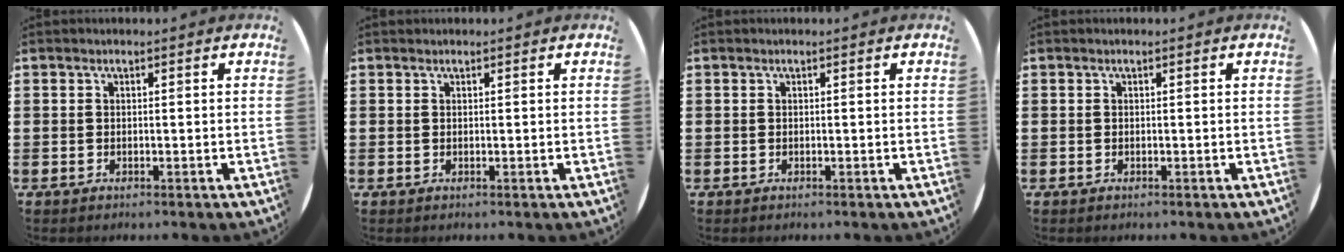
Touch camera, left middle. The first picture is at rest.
{"total": 0.0}
{"total": 0.0}
{"total": 0.0}